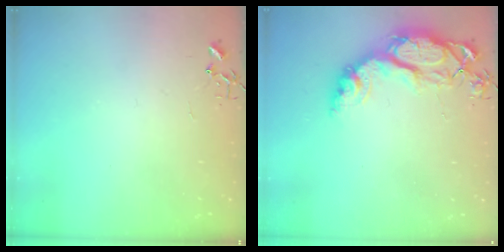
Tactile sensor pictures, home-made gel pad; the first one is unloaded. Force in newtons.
{"total": 14.8, "press": 14.8, "slide": 1.3}